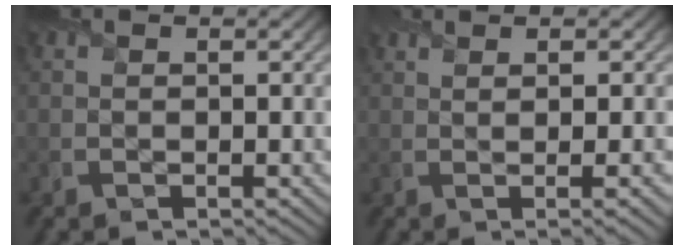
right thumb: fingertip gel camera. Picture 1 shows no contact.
{"total": 4.2, "force": [0.8, 0.4, 4.1], "torque": [-0.065, 0.014, 0.003]}